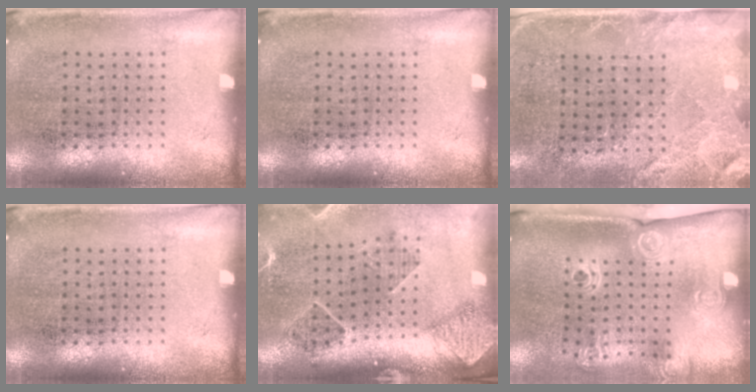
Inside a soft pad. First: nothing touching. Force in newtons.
{"total": 0.0}
{"total": 2.7, "press": 2.3, "slide": 1.5}
{"total": 0.0}
{"total": 1.6, "press": 1.6, "slide": 0.0}
{"total": 2.3, "press": 1.6, "slide": 1.5}